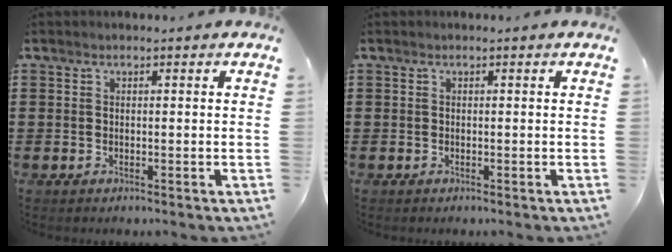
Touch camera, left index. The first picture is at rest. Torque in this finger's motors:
{"motor_torque": [0.14, 0.14, 0.00, -0.01]}